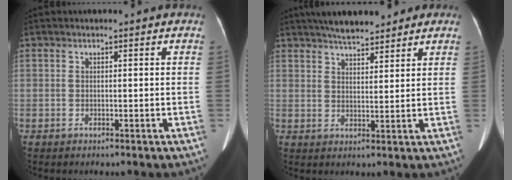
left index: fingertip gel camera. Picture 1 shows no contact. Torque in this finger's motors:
{"motor_torque": [1.01, -1.13, 0.43, 0.13]}